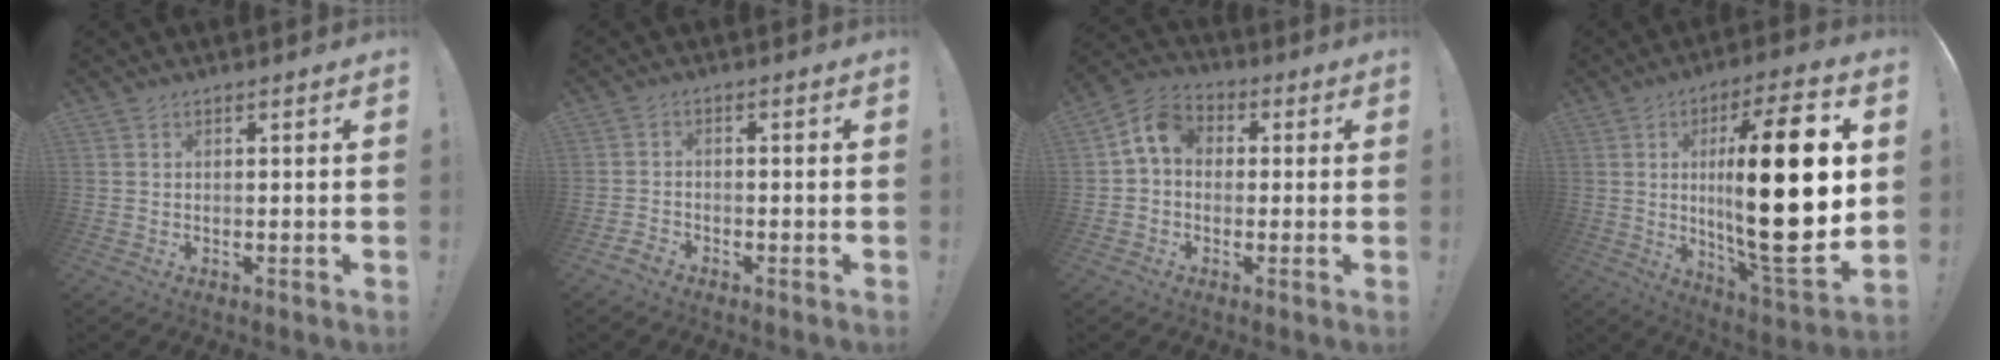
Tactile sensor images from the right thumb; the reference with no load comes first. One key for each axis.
{"total": 2.8, "fx": -2.5, "fy": 0.9, "fz": 0.8, "tx": -0.013, "ty": 0.006, "tz": -0.047}
{"total": 8.7, "fx": 1.1, "fy": 6.7, "fz": 5.4, "tx": -0.093, "ty": 0.015, "tz": 0.024}
{"total": 27.6, "fx": 2.2, "fy": 6.8, "fz": 26.7, "tx": -0.439, "ty": -0.022, "tz": 0.031}